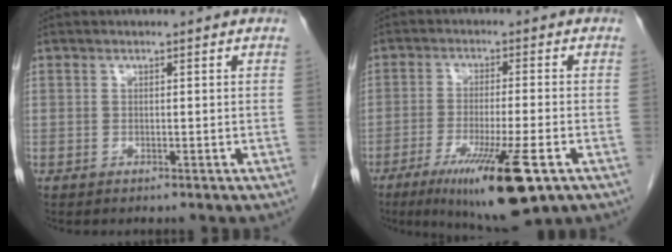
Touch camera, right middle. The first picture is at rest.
{"total": 13.1, "force": [-6.8, 1.1, 11.2], "torque": [-0.184, -0.037, -0.103]}